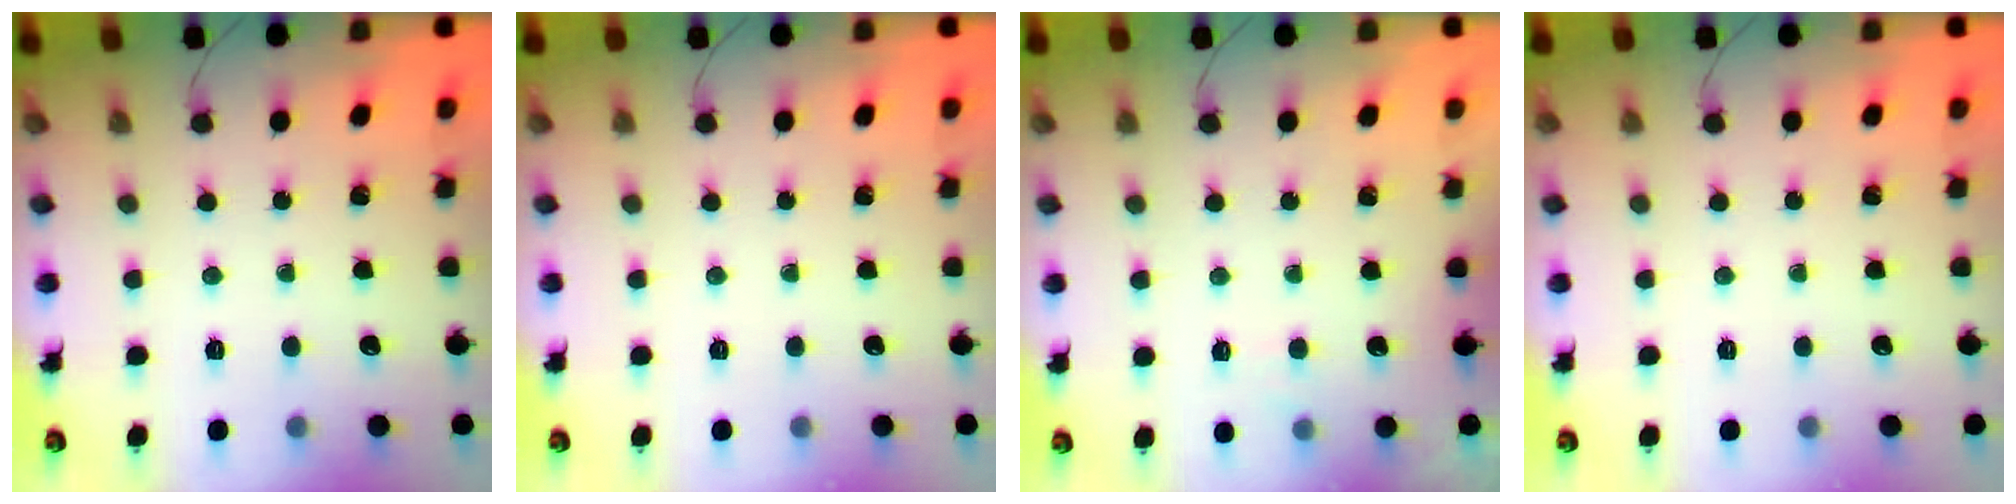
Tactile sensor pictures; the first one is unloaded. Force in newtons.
{"total": 0.0}
{"total": 4.6, "press": 4.4, "slide": 1.0}
{"total": 0.0}